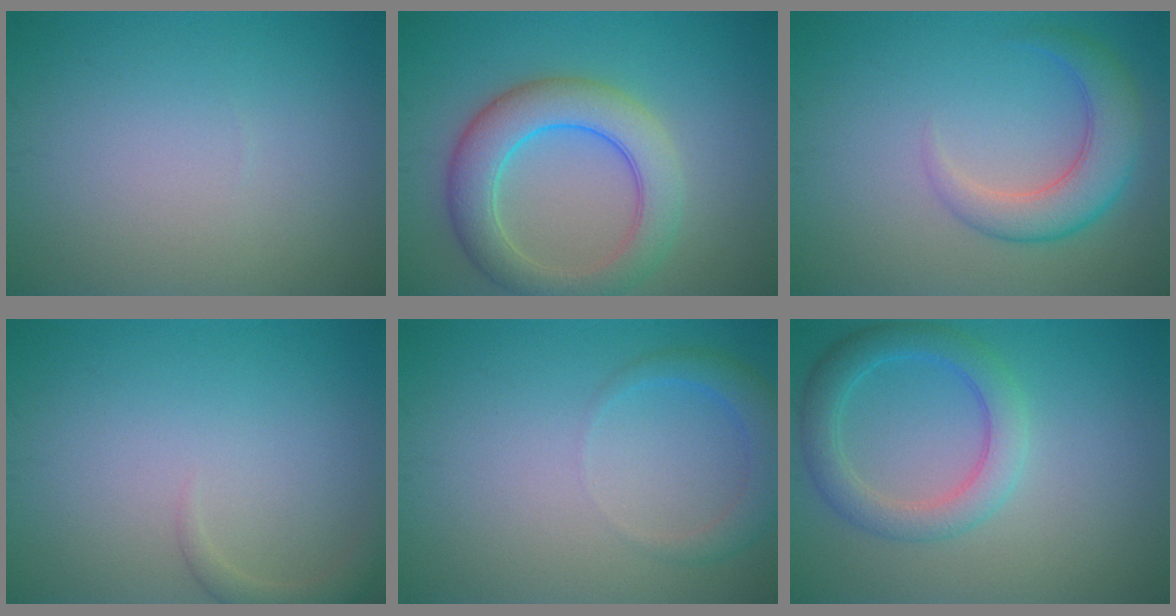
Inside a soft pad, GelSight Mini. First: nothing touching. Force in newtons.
{"total": 6.5, "press": 6.5, "slide": 0.3}
{"total": 4.5, "press": 4.5, "slide": 0.2}
{"total": 1.5, "press": 1.5, "slide": 0.1}
{"total": 2.7, "press": 2.6, "slide": 0.3}
{"total": 4.0, "press": 4.0, "slide": 0.1}